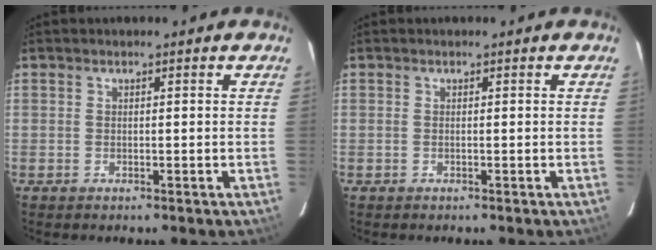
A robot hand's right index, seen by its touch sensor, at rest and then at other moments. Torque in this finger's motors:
{"motor_torque": [-0.02, 0.07, -0.04, 0.00]}